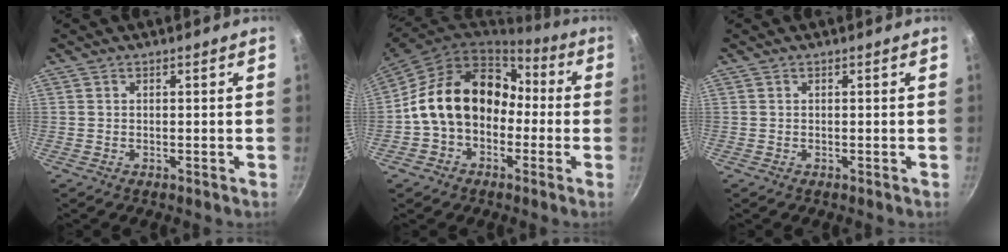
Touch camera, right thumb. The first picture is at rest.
{"total": 17.1, "force": [-0.9, 13.2, 10.7], "torque": [-0.151, 0.066, -0.023]}
{"total": 0.0}